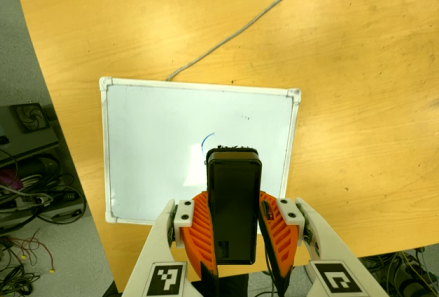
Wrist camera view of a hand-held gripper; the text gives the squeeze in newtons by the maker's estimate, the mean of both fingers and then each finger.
{"total": 6.7, "left": 5.4, "right": 8.0}